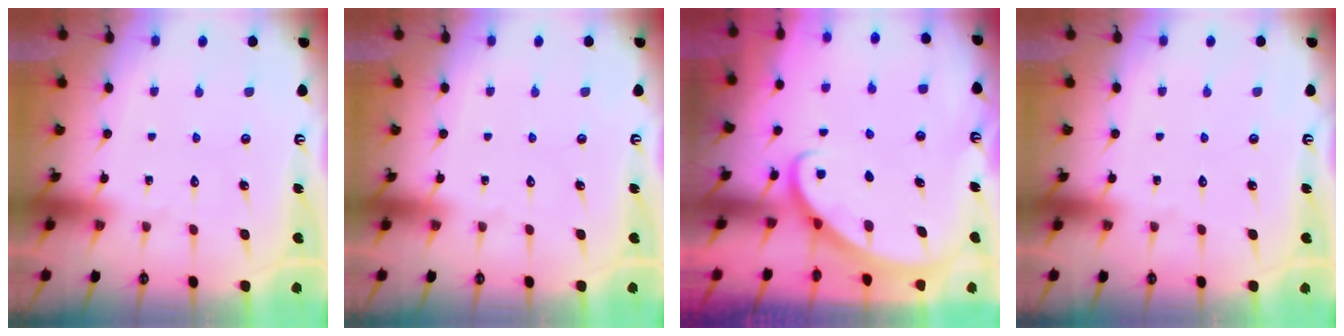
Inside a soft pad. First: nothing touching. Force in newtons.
{"total": 0.0}
{"total": 2.7, "press": 2.7, "slide": 0.2}
{"total": 0.0}